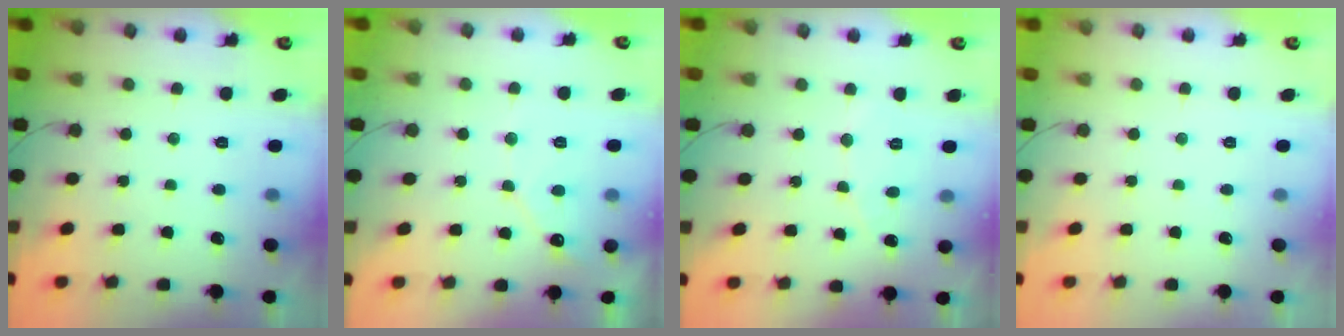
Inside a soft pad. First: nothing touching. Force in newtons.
{"total": 6.3, "press": 6.3, "slide": 0.3}
{"total": 4.8, "press": 4.7, "slide": 0.4}
{"total": 0.0}